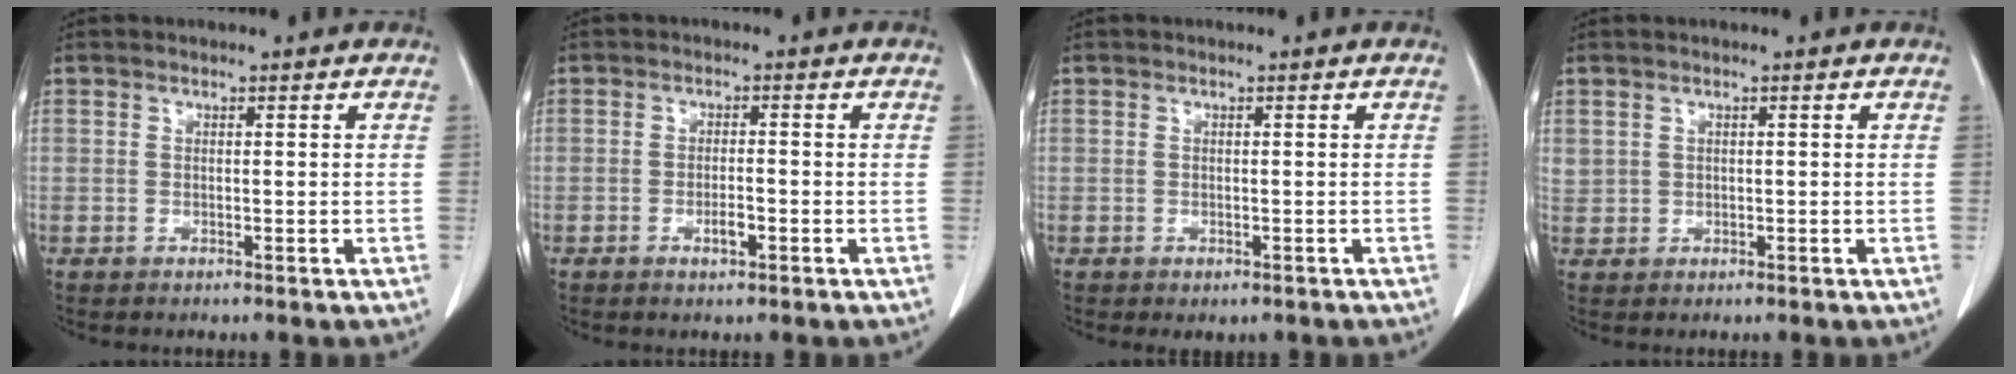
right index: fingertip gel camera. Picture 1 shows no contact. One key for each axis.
{"total": 2.3, "fx": -1.0, "fy": 0.6, "fz": 1.9, "tx": -0.032, "ty": 0.000, "tz": -0.015}
{"total": 1.3, "fx": -0.7, "fy": 1.0, "fz": 0.4, "tx": -0.004, "ty": 0.002, "tz": -0.005}
{"total": 1.6, "fx": 0.7, "fy": 1.4, "fz": 0.3, "tx": -0.003, "ty": 0.010, "tz": 0.017}